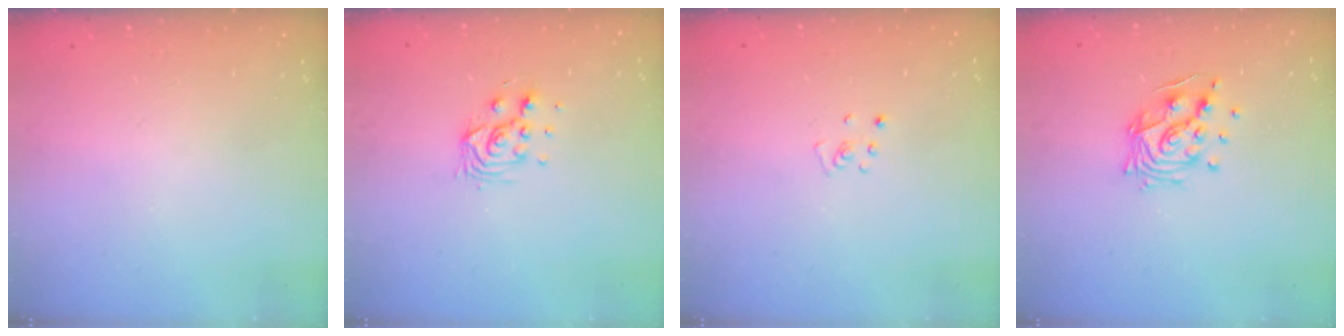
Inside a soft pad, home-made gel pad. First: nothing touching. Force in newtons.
{"total": 5.9, "press": 5.9, "slide": 0.4}
{"total": 2.2, "press": 2.2, "slide": 0.2}
{"total": 12.0, "press": 11.9, "slide": 1.2}